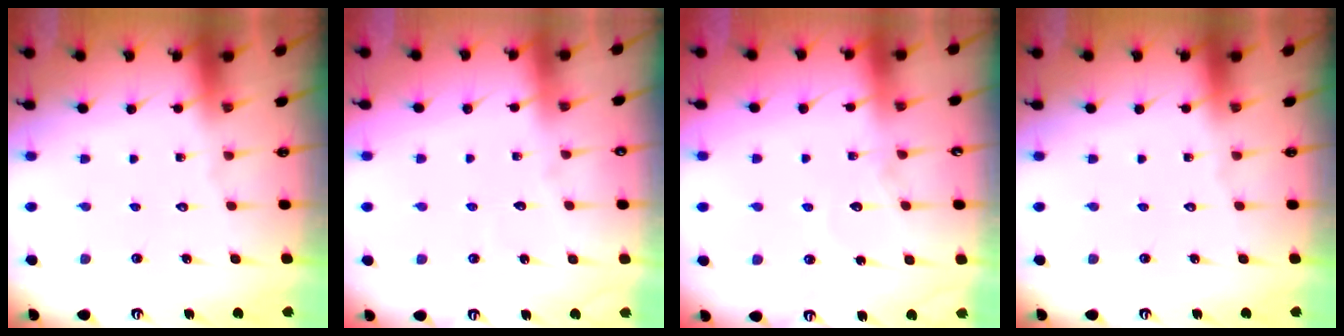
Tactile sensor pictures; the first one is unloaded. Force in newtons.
{"total": 2.8, "press": 2.8, "slide": 0.2}
{"total": 7.7, "press": 7.7, "slide": 0.6}
{"total": 0.0}